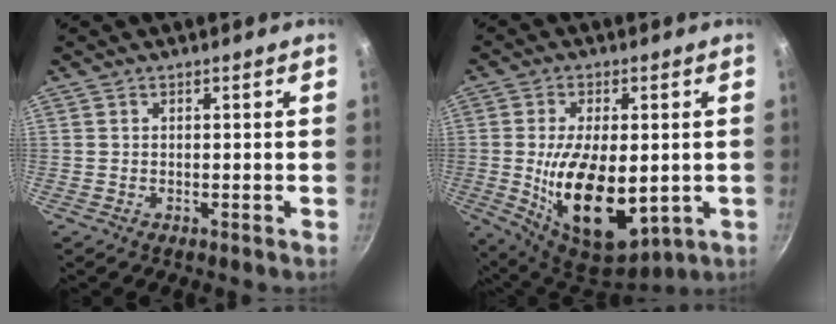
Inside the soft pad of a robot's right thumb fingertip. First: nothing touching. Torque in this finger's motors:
{"motor_torque": [-0.30, 1.90, 2.17, -0.13, 0.54]}